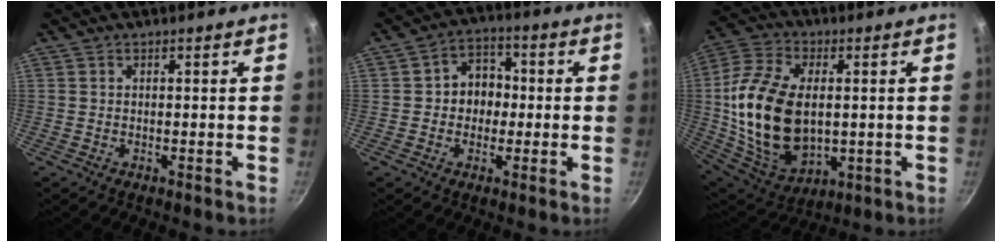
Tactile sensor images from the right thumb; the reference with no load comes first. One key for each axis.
{"total": 7.5, "fx": -0.2, "fy": 6.3, "fz": 4.0, "tx": -0.010, "ty": 0.016, "tz": -0.011}
{"total": 21.9, "fx": 0.5, "fy": 13.7, "fz": 17.1, "tx": -0.324, "ty": -0.003, "tz": 0.022}